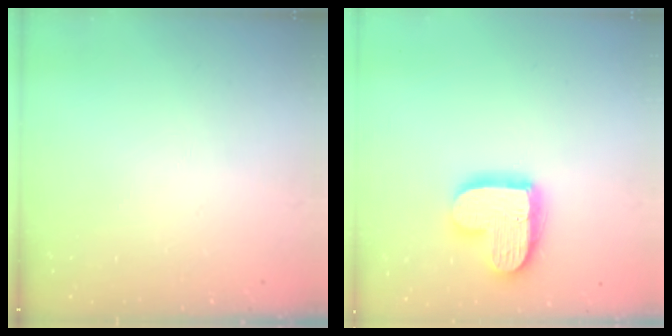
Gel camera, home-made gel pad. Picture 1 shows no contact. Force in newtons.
{"total": 14.9, "press": 14.9, "slide": 1.1}